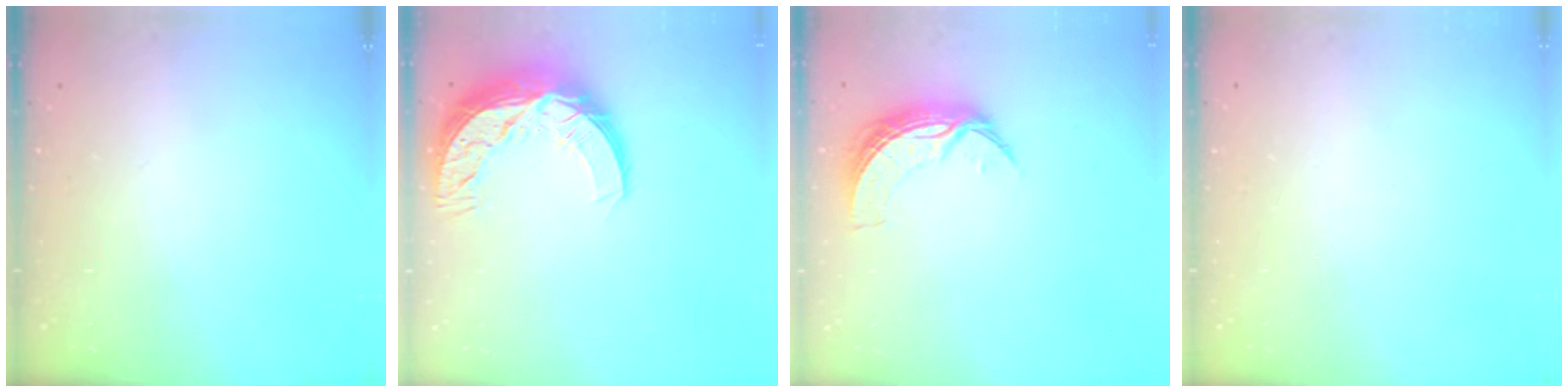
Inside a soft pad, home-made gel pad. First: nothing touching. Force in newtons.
{"total": 13.5, "press": 13.5, "slide": 0.8}
{"total": 7.9, "press": 7.9, "slide": 0.3}
{"total": 0.0}